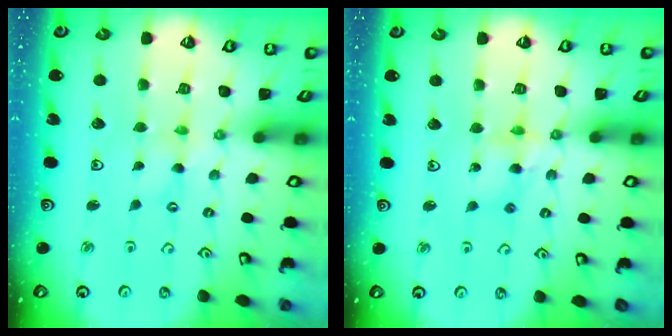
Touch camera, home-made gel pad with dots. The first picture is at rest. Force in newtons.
{"total": 7.1, "press": 7.1, "slide": 0.7}